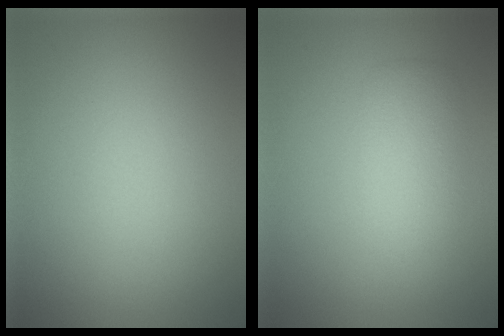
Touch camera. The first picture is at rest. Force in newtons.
{"total": 3.0, "press": 3.0, "slide": 0.3}